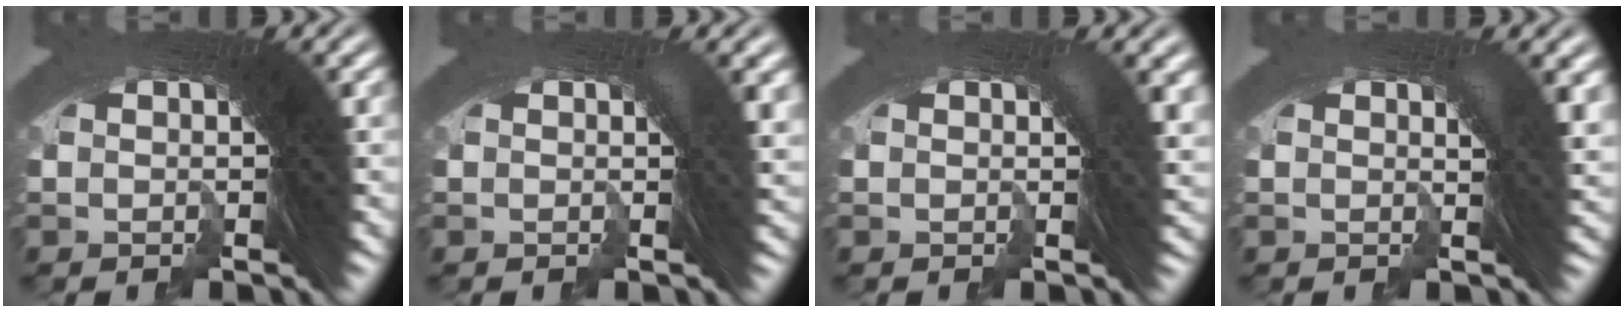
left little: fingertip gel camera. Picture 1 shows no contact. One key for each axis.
{"total": 0.7, "fx": 0.0, "fy": -0.2, "fz": 0.7, "tx": -0.011, "ty": 0.002, "tz": -0.001}
{"total": 0.8, "fx": 0.0, "fy": -0.1, "fz": 0.8, "tx": -0.012, "ty": 0.001, "tz": -0.001}
{"total": 1.2, "fx": 0.4, "fy": 0.0, "fz": 1.1, "tx": -0.019, "ty": -0.002, "tz": 0.005}